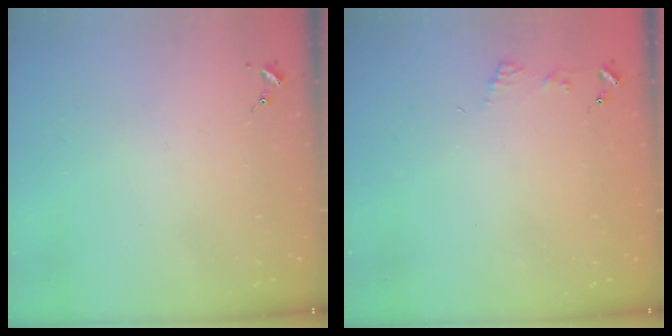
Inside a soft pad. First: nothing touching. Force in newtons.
{"total": 5.4, "press": 5.4, "slide": 0.5}